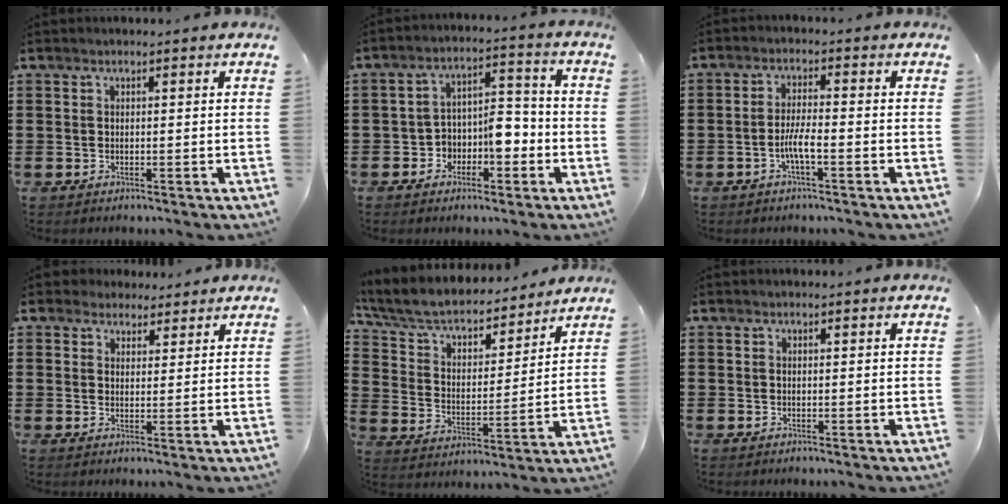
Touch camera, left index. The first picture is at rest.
{"total": 6.0, "force": [-2.9, 3.9, 3.5], "torque": [-0.064, 0.018, -0.054]}
{"total": 3.8, "force": [-1.5, 0.5, 3.5], "torque": [-0.074, -0.003, -0.032]}
{"total": 3.3, "force": [2.8, 1.7, 0.1], "torque": [-0.006, 0.001, 0.052]}
{"total": 5.9, "force": [5.1, 1.8, 2.4], "torque": [-0.071, -0.034, 0.083]}
{"total": 0.0}